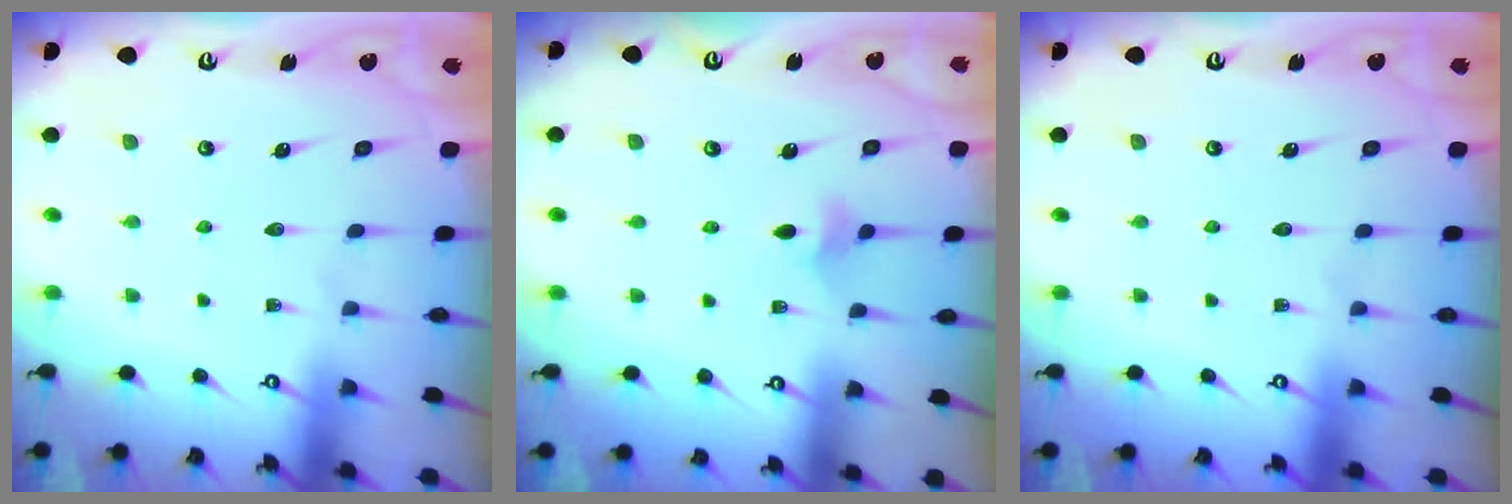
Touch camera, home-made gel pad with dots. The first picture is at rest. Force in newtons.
{"total": 3.4, "press": 3.3, "slide": 0.8}
{"total": 0.0}